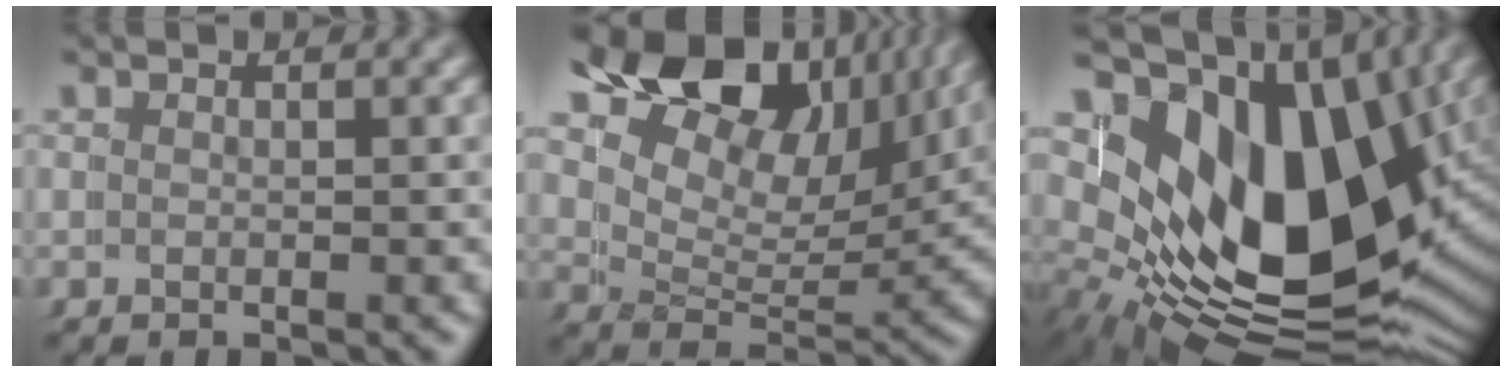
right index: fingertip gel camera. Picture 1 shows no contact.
{"total": 16.2, "force": [8.2, 10.4, 9.4], "torque": [-0.162, 0.021, 0.106]}
{"total": 20.4, "force": [0.9, 13.3, 15.4], "torque": [-0.277, -0.052, 0.032]}